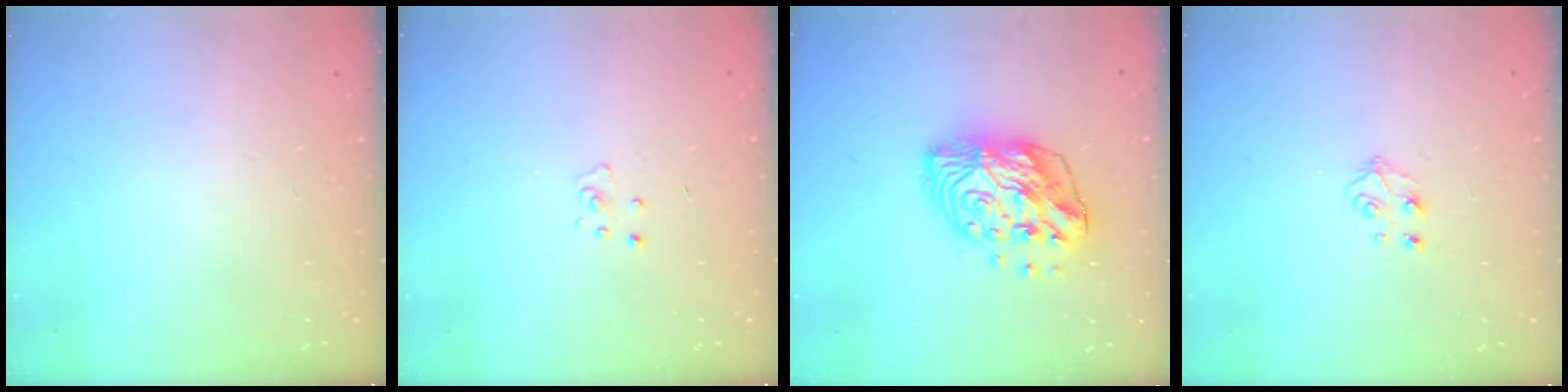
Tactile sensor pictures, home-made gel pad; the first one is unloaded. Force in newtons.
{"total": 2.7, "press": 2.7, "slide": 0.3}
{"total": 13.7, "press": 13.6, "slide": 1.2}
{"total": 4.7, "press": 4.7, "slide": 0.4}